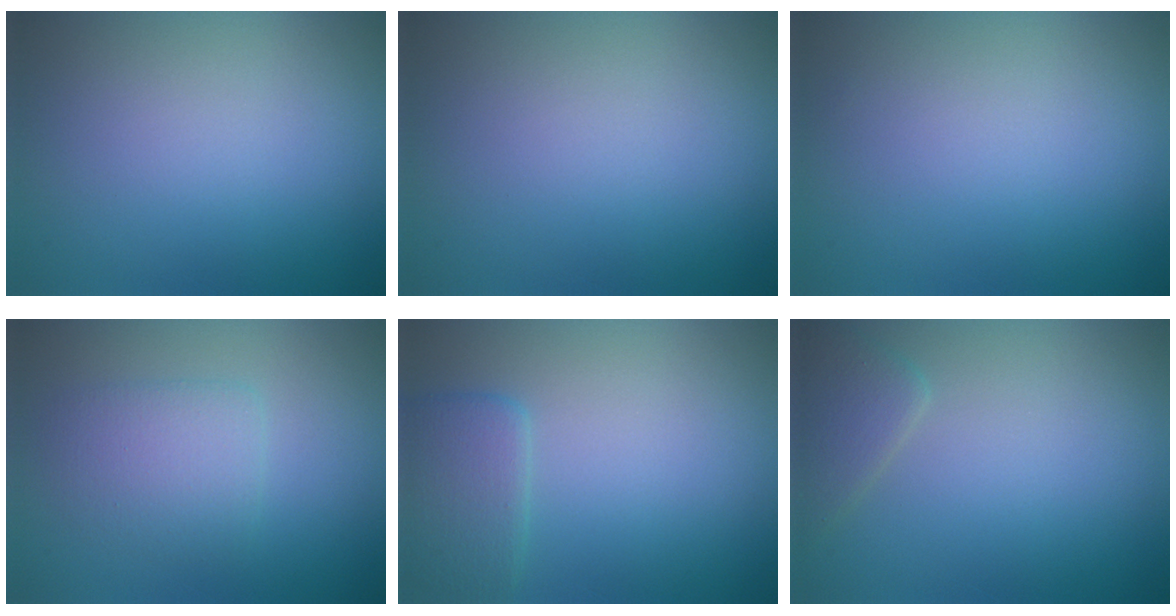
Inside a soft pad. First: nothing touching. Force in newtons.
{"total": 0.0}
{"total": 0.0}
{"total": 2.6, "press": 2.6, "slide": 0.2}
{"total": 2.9, "press": 2.9, "slide": 0.1}
{"total": 2.2, "press": 2.2, "slide": 0.2}